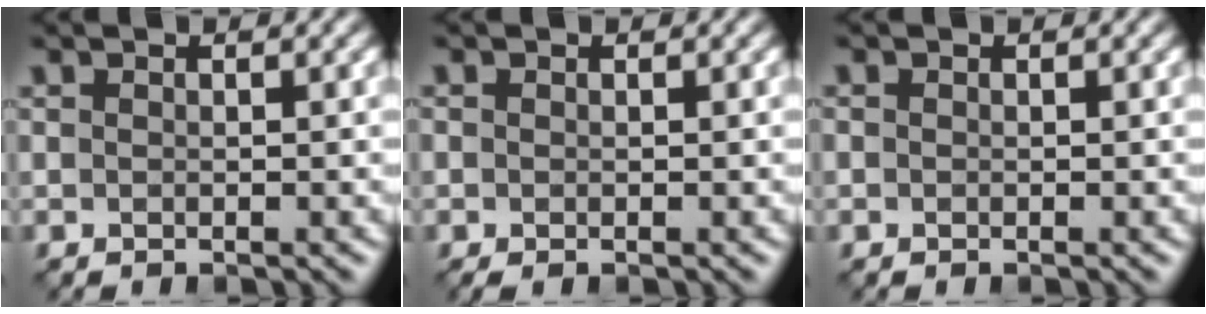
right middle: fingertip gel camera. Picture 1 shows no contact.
{"total": 0.8, "force": [-0.3, 0.5, 0.5], "torque": [-0.012, -0.005, -0.005]}
{"total": 0.0}